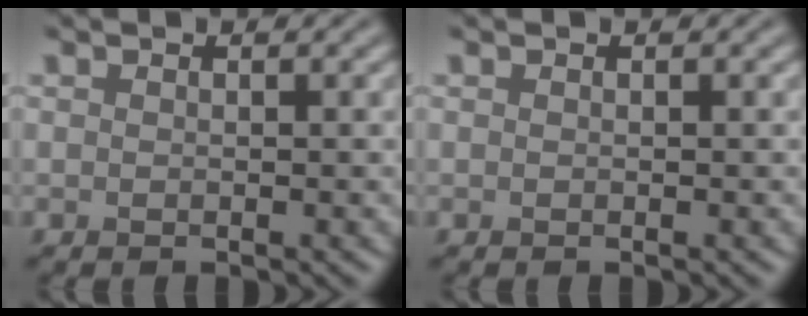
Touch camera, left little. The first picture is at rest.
{"total": 0.0}